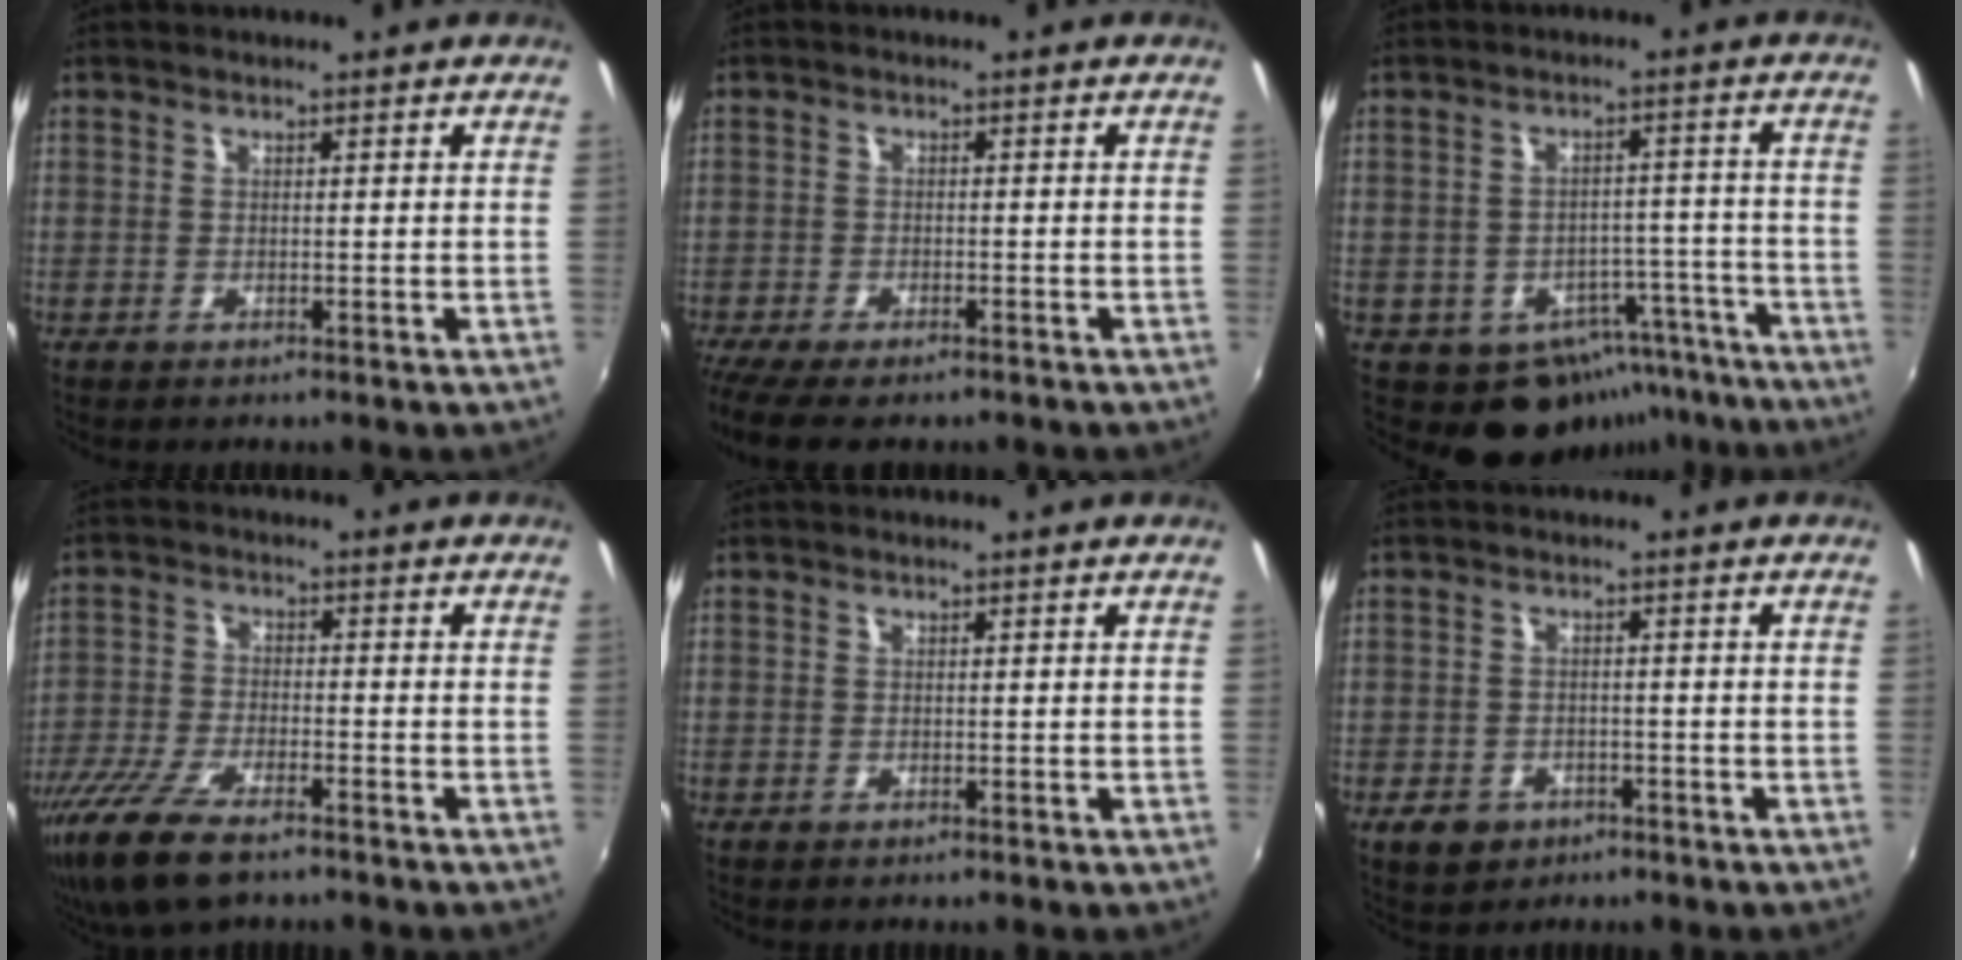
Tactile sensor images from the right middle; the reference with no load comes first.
{"total": 8.0, "force": [-6.6, 1.9, 4.0], "torque": [-0.098, -0.040, -0.111]}
{"total": 11.9, "force": [-8.1, 7.9, 3.9], "torque": [-0.061, 0.022, -0.077]}
{"total": 11.7, "force": [-8.4, 3.9, 7.2], "torque": [-0.171, -0.036, -0.163]}
{"total": 0.0}
{"total": 5.2, "force": [-2.9, 3.8, 2.0], "torque": [-0.054, -0.003, -0.040]}